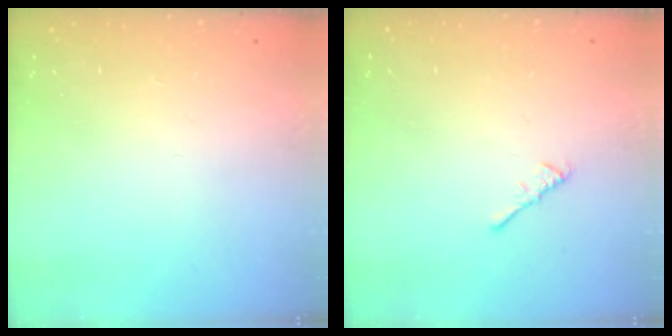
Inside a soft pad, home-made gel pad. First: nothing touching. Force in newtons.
{"total": 1.1, "press": 1.0, "slide": 0.4}